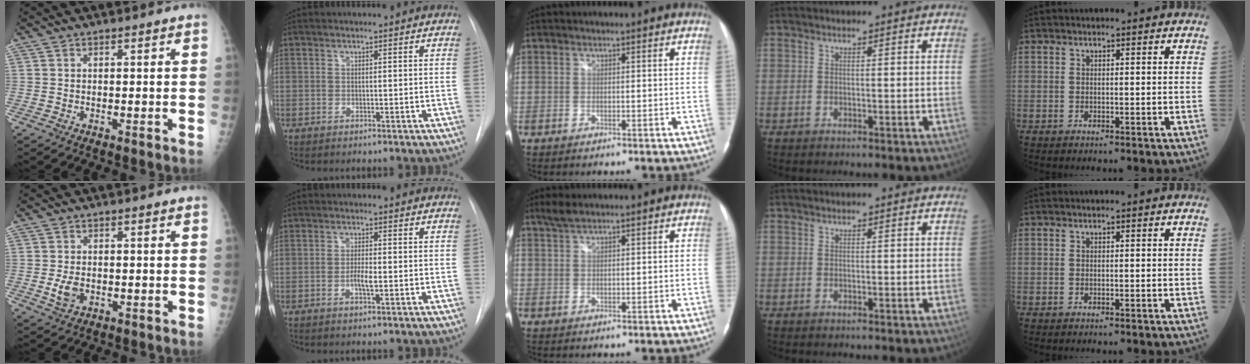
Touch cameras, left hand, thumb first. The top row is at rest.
{"thumb": {"total": 3.3, "force": [-0.6, 2.2, 2.4], "torque": [-0.047, -0.003, -0.007]}, "index": {"total": 2.5, "force": [-0.7, 0.4, 2.3], "torque": [-0.044, 0.000, -0.014]}, "middle": {"total": 2.2, "force": [1.8, 0.3, 1.2], "torque": [-0.032, 0.009, 0.039]}}